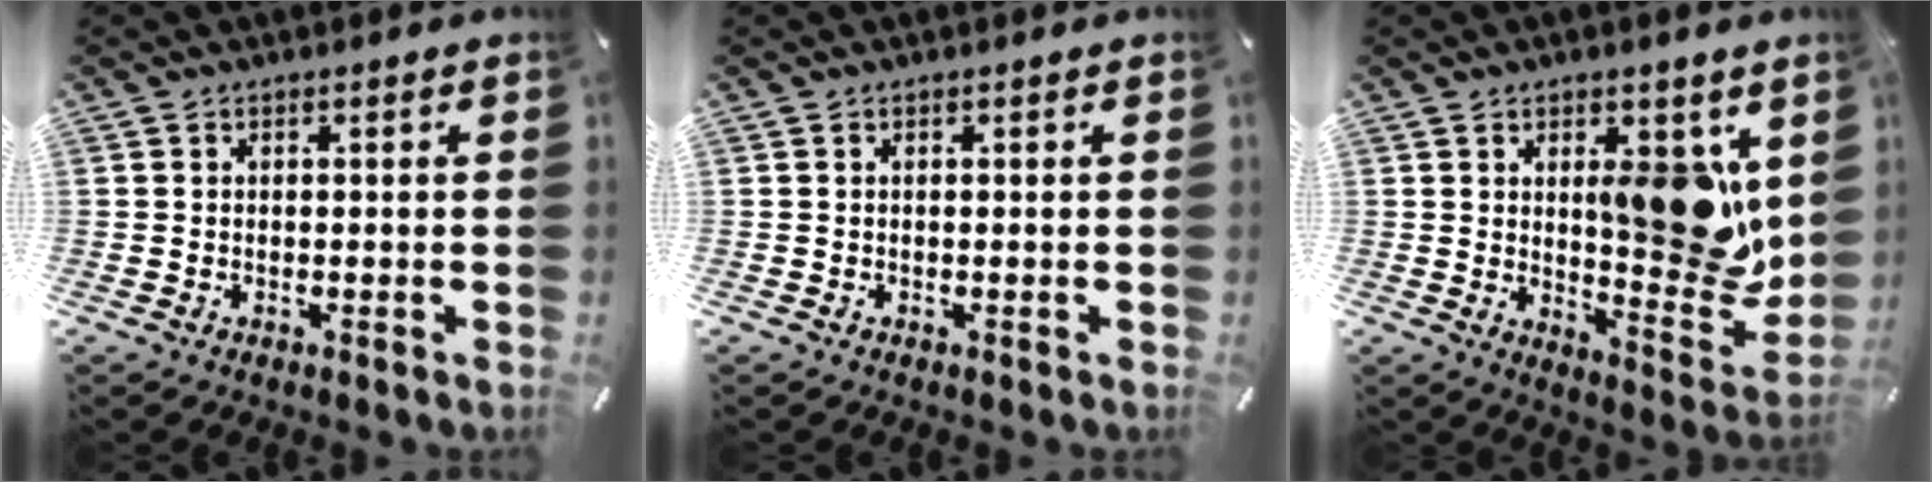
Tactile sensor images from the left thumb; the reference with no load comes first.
{"total": 0.0}
{"total": 13.6, "force": [4.8, 6.2, 11.1], "torque": [-0.115, -0.048, 0.079]}